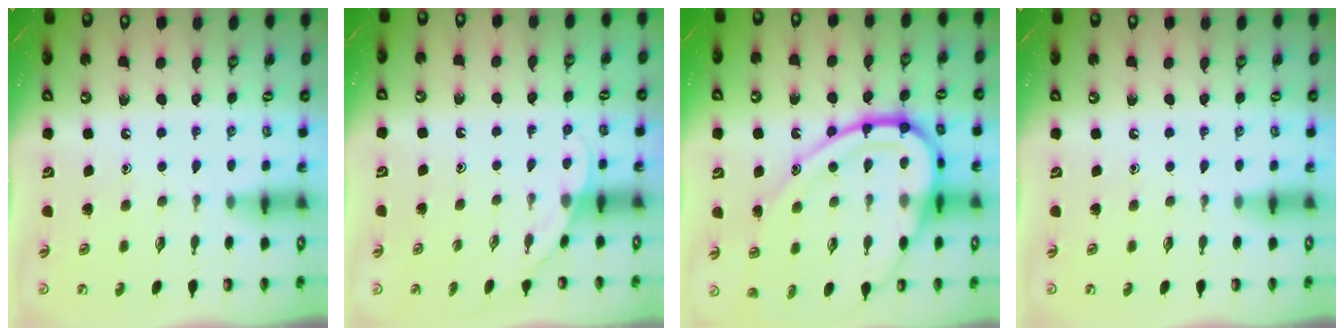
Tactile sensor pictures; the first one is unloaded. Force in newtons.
{"total": 4.0, "press": 4.0, "slide": 0.3}
{"total": 23.0, "press": 23.0, "slide": 1.9}
{"total": 0.0}